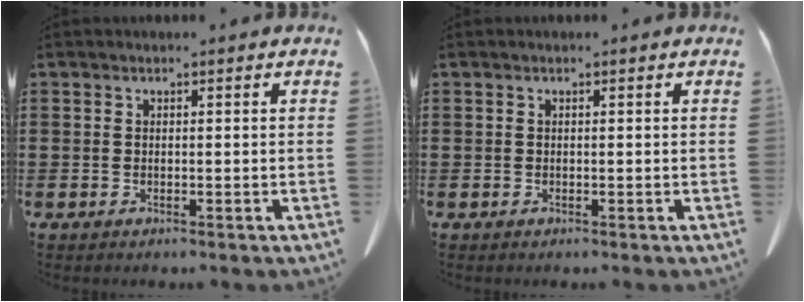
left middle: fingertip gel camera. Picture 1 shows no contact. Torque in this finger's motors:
{"motor_torque": [-0.01, 0.01, 0.00, -0.01]}